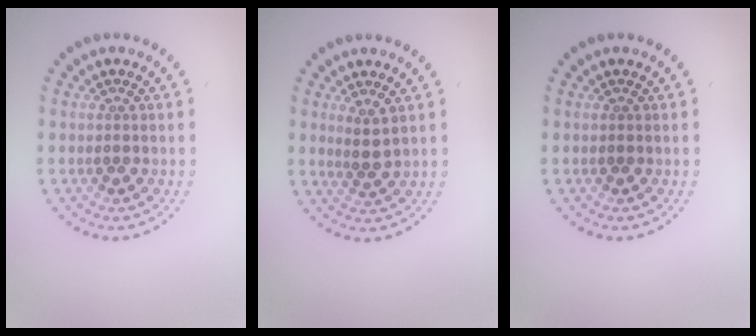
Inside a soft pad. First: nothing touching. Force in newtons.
{"total": 1.6, "press": 1.3, "slide": 1.0}
{"total": 0.0}